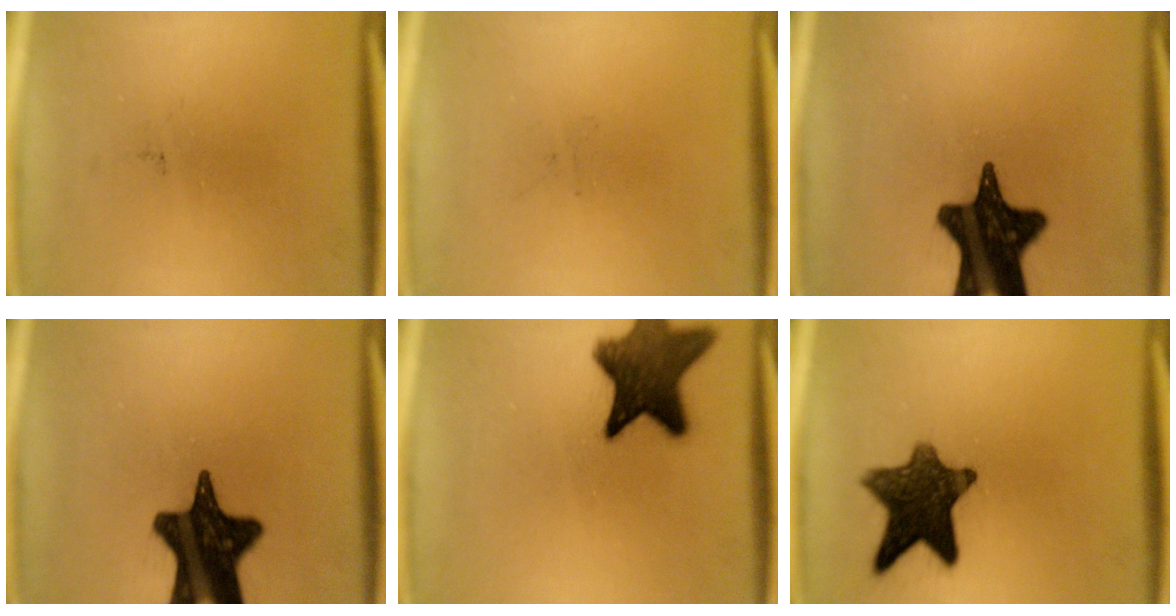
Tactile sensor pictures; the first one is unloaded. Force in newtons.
{"total": 0.0}
{"total": 17.4}
{"total": 17.4}
{"total": 12.2}
{"total": 11.5}